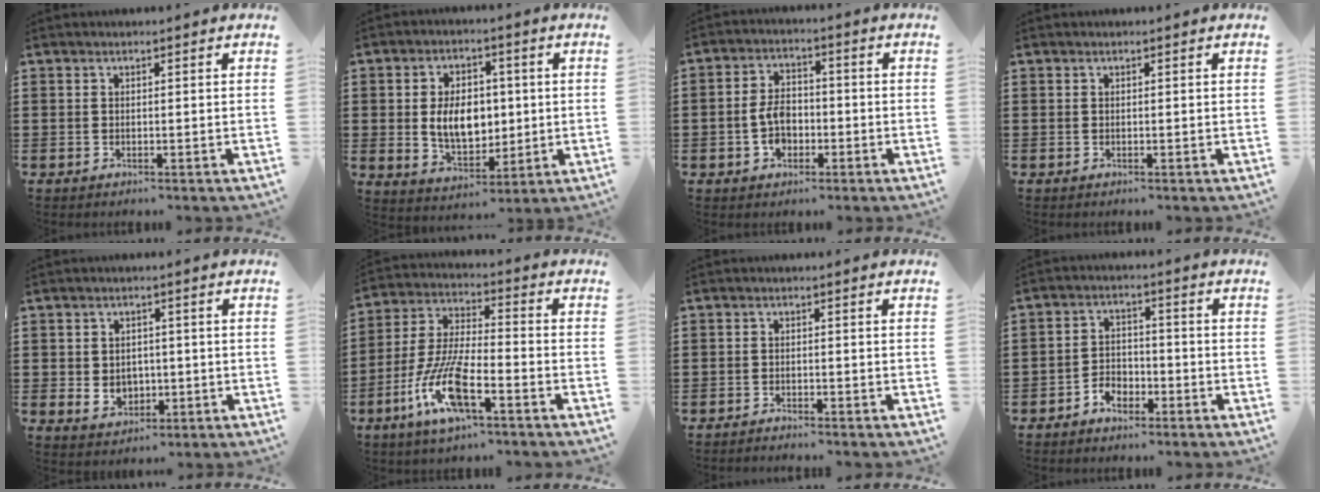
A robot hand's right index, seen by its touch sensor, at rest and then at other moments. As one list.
[{"total": 8.0, "force": [0.4, 5.4, 5.9], "torque": [-0.103, 0.006, 0.003]}, {"total": 5.2, "force": [-1.5, 3.4, 3.7], "torque": [-0.086, 0.002, -0.030]}, {"total": 0.0}, {"total": 3.4, "force": [-0.2, 3.0, 1.6], "torque": [-0.033, 0.005, -0.007]}, {"total": 11.3, "force": [-5.9, 2.6, 9.3], "torque": [-0.219, -0.013, -0.117]}, {"total": 1.2, "force": [-1.2, 0.0, -0.1], "torque": [-0.001, 0.003, -0.026]}, {"total": 3.3, "force": [-2.5, 2.0, 0.8], "torque": [-0.021, 0.010, -0.052]}]